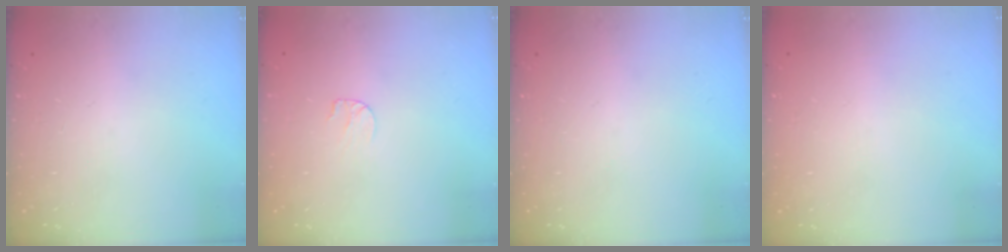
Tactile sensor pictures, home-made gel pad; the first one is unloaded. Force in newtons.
{"total": 3.8, "press": 3.8, "slide": 0.4}
{"total": 0.0}
{"total": 0.5, "press": 0.5, "slide": 0.1}